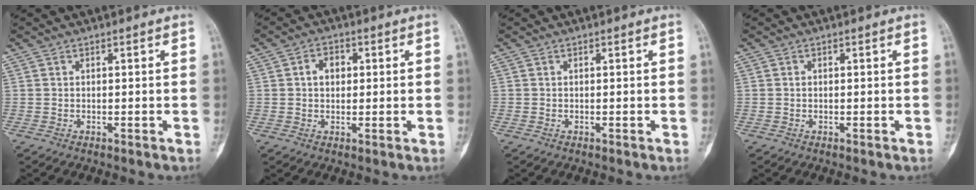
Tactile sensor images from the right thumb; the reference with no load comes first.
{"total": 4.1, "force": [0.8, 3.1, 2.6], "torque": [-0.030, 0.008, 0.010]}
{"total": 0.0}
{"total": 0.5, "force": [0.0, 0.5, 0.2], "torque": [0.000, 0.003, 0.000]}